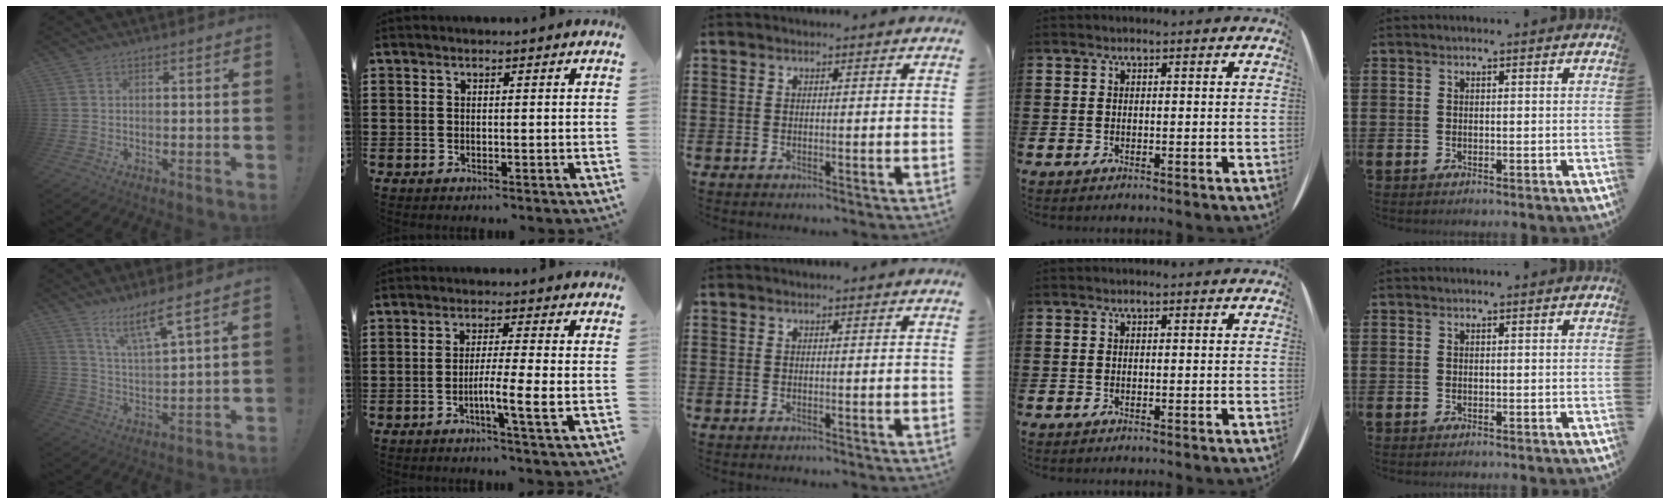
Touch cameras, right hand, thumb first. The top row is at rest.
{"thumb": {"total": 9.7, "force": [7.0, 0.9, 6.7], "torque": [-0.117, -0.038, 0.116]}, "index": {"total": 5.7, "force": [-1.7, -0.3, 5.4], "torque": [-0.093, -0.010, -0.030]}}